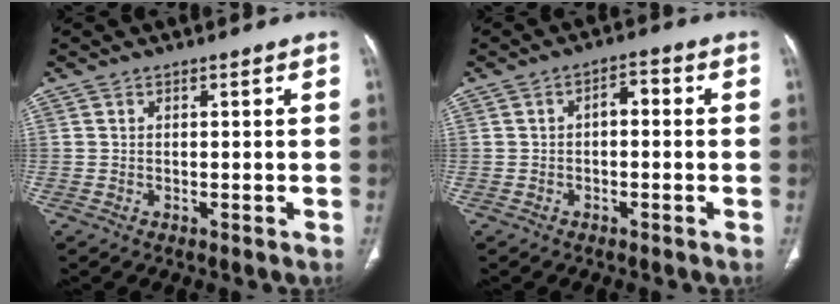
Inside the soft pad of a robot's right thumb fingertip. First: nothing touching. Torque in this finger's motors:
{"motor_torque": [0.03, 1.04, 0.62, -0.02, -0.05]}